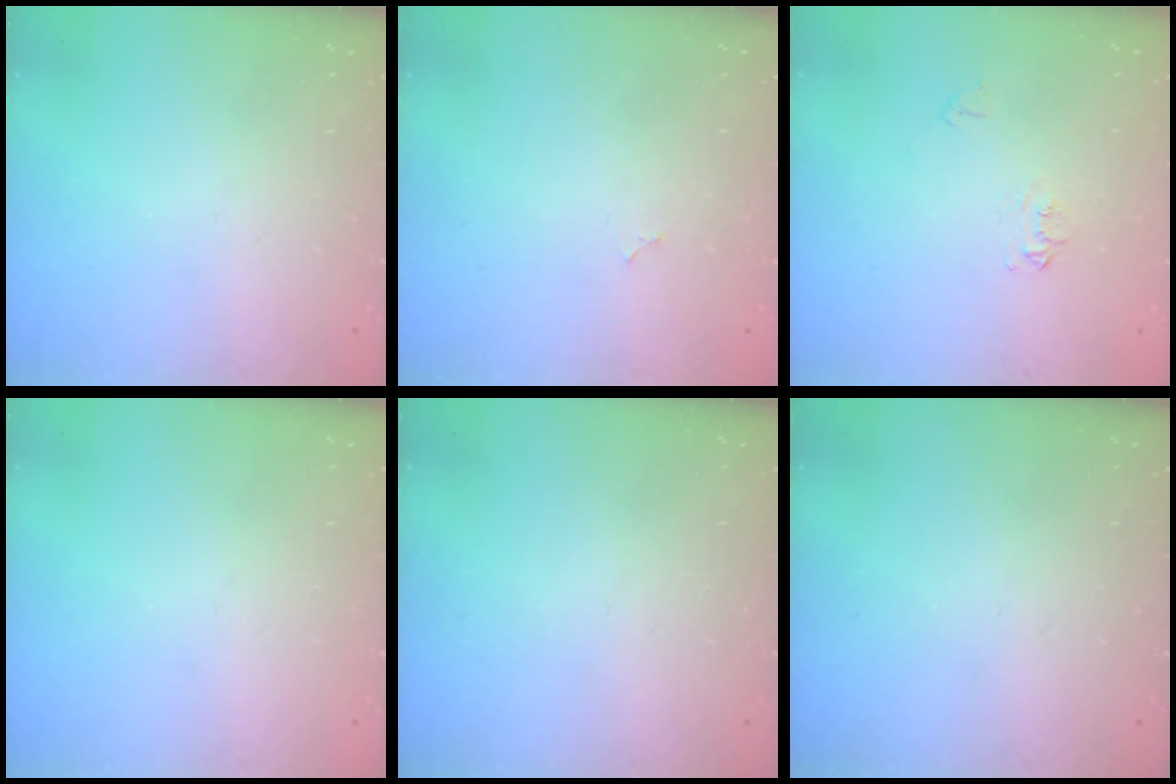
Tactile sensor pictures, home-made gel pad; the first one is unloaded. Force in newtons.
{"total": 1.8, "press": 1.8, "slide": 0.3}
{"total": 5.0, "press": 5.0, "slide": 0.6}
{"total": 0.0}
{"total": 0.0}
{"total": 0.0}